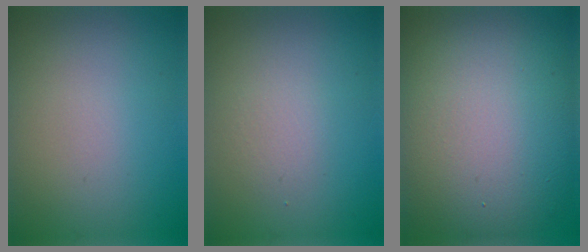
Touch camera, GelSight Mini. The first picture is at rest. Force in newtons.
{"total": 1.4, "press": 1.4, "slide": 0.1}
{"total": 14.9, "press": 14.9, "slide": 1.1}